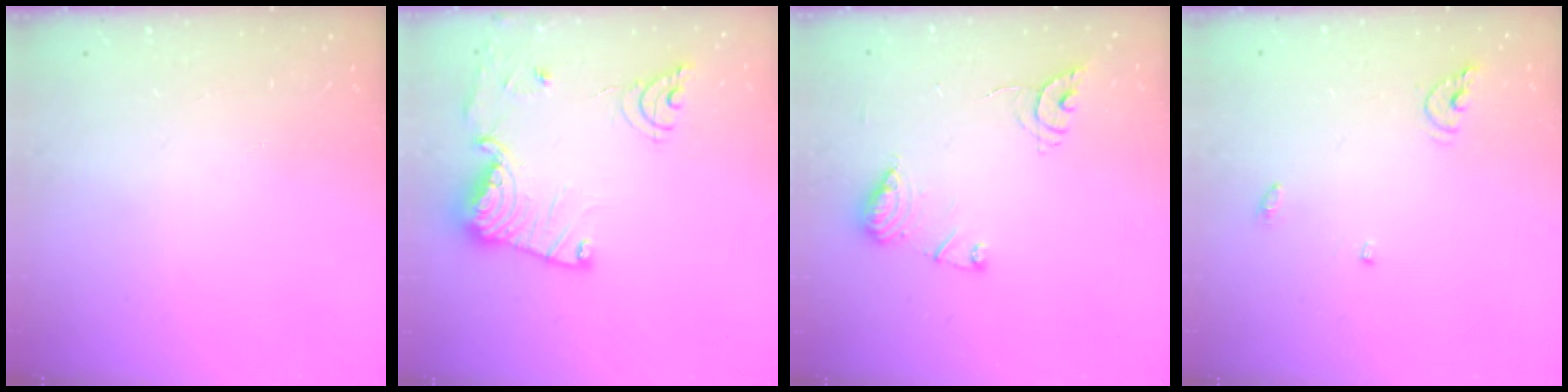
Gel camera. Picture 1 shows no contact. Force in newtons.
{"total": 18.4, "press": 18.3, "slide": 1.9}
{"total": 10.8, "press": 10.8, "slide": 0.5}
{"total": 6.2, "press": 6.2, "slide": 0.4}